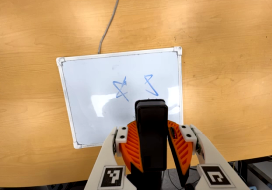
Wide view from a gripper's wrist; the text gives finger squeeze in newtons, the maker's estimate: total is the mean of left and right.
{"total": 9.1, "left": 8.7, "right": 9.5}